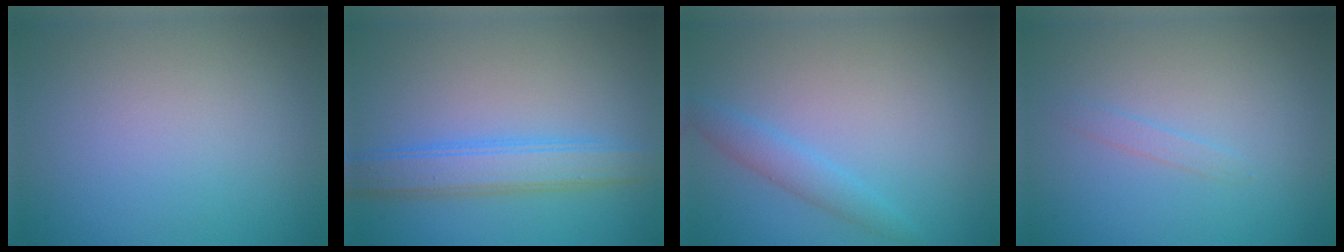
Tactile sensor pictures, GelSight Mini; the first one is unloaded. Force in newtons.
{"total": 4.1, "press": 4.1, "slide": 0.1}
{"total": 2.0, "press": 2.0, "slide": 0.2}
{"total": 0.8, "press": 0.8, "slide": 0.1}